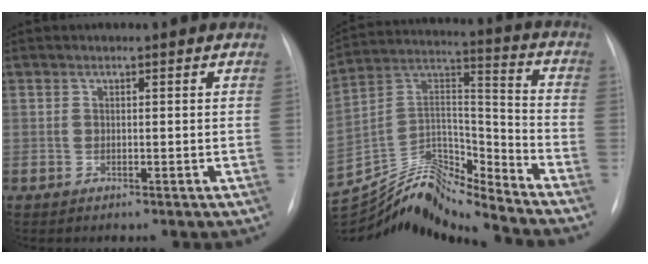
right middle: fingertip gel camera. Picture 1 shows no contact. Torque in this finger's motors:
{"motor_torque": [-0.63, -0.79, -0.10, -0.05]}